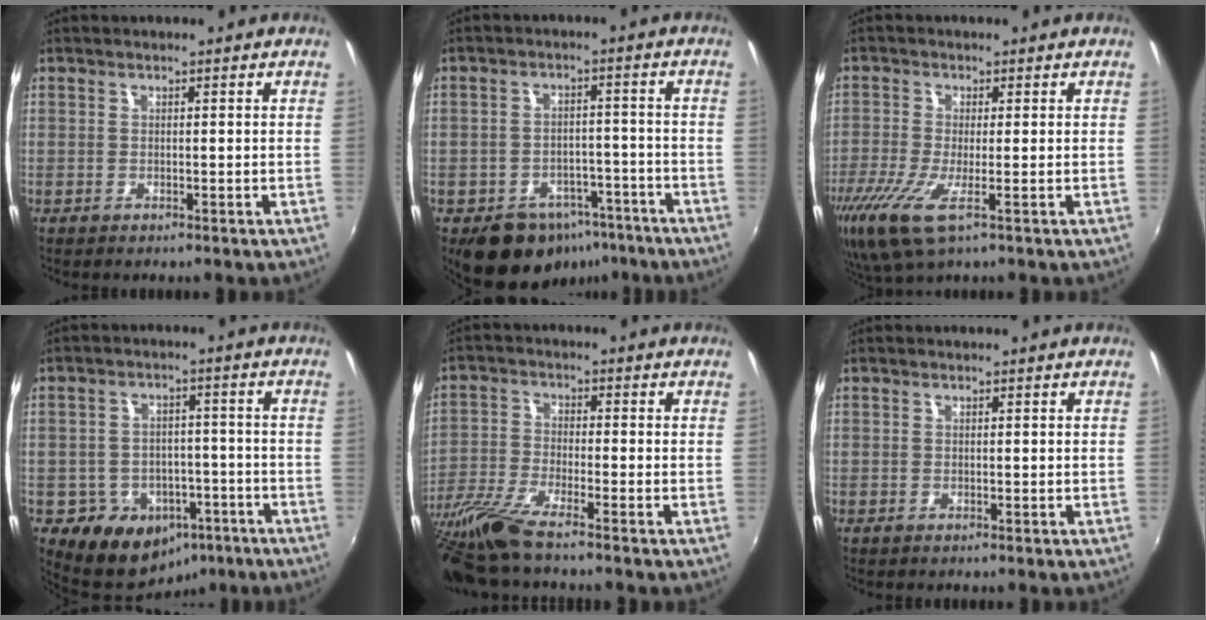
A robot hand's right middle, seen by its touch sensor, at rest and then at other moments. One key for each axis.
{"total": 11.4, "fx": -7.4, "fy": 7.5, "fz": 4.3, "tx": -0.092, "ty": 0.019, "tz": -0.084}
{"total": 7.5, "fx": -3.6, "fy": 1.5, "fz": 6.3, "tx": -0.147, "ty": -0.028, "tz": -0.071}
{"total": 10.9, "fx": -5.9, "fy": 8.6, "fz": 3.2, "tx": -0.076, "ty": 0.026, "tz": -0.060}
{"total": 11.3, "fx": -9.4, "fy": 0.2, "fz": 6.3, "tx": -0.141, "ty": -0.037, "tz": -0.181}
{"total": 0.0}